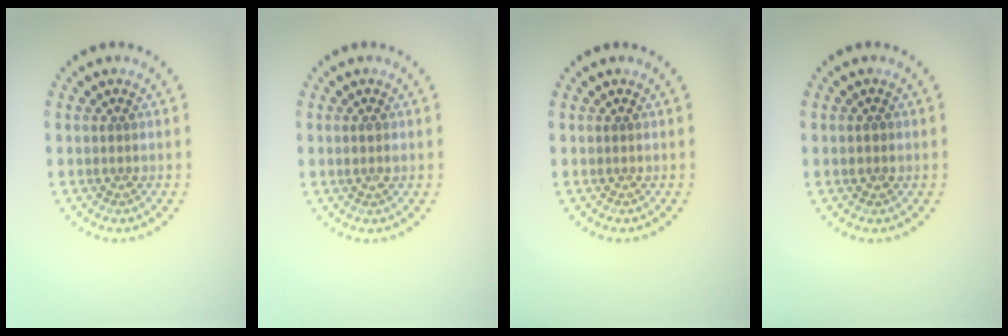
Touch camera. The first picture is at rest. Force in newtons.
{"total": 0.9, "press": 0.9, "slide": 0.3}
{"total": 0.0}
{"total": 0.8, "press": 0.8, "slide": 0.1}